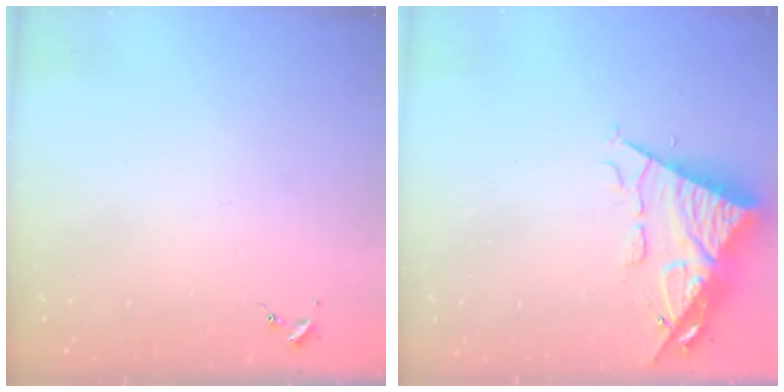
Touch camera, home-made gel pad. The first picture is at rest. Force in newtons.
{"total": 13.0, "press": 12.9, "slide": 1.4}